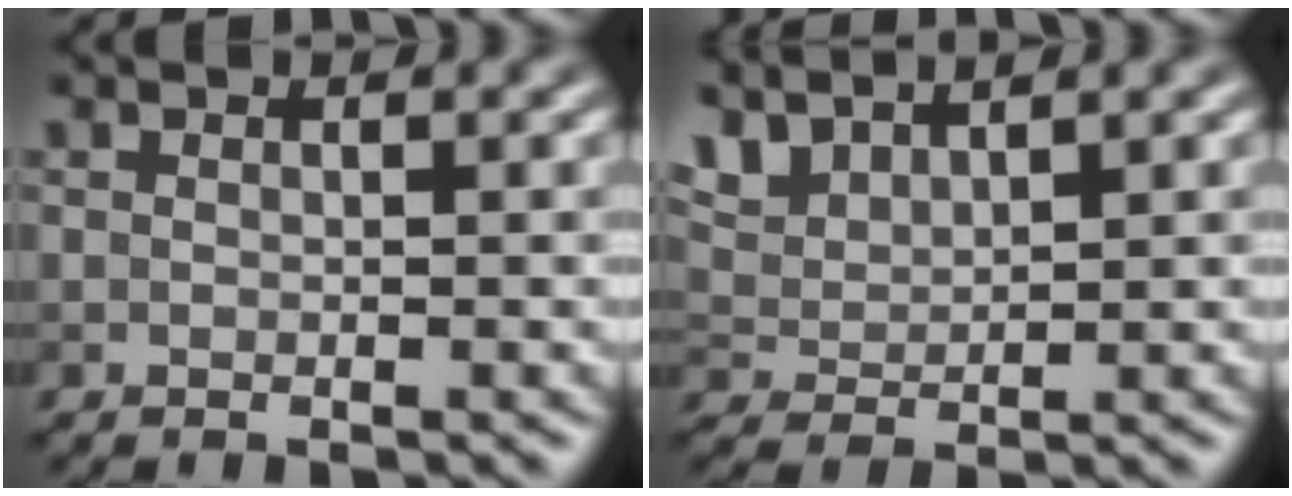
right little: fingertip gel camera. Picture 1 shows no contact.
{"total": 3.1, "force": [2.7, 0.6, 1.4], "torque": [-0.040, 0.006, 0.059]}